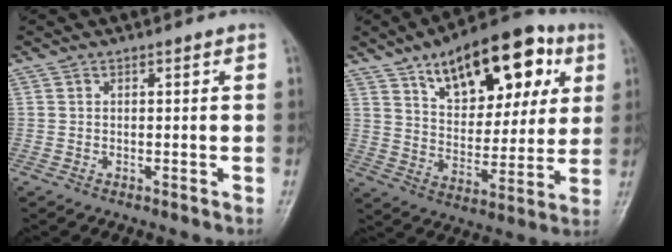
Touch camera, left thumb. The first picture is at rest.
{"total": 21.8, "force": [10.3, 11.1, 15.7], "torque": [-0.185, -0.021, 0.162]}